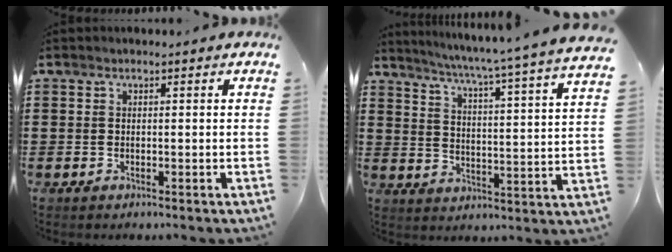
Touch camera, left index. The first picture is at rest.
{"total": 5.0, "force": [4.2, -1.5, 2.4], "torque": [-0.066, -0.050, 0.058]}